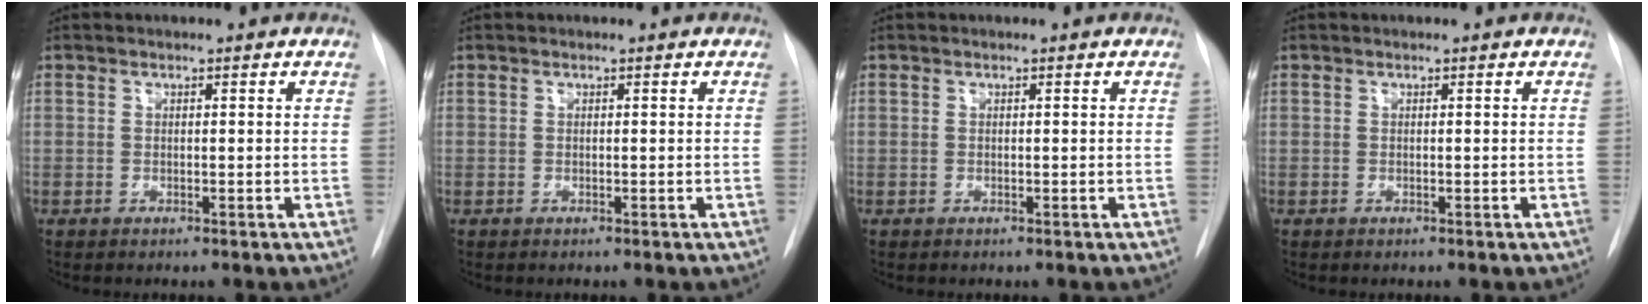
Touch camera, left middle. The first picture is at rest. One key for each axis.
{"total": 0.0}
{"total": 0.0}
{"total": 0.0}